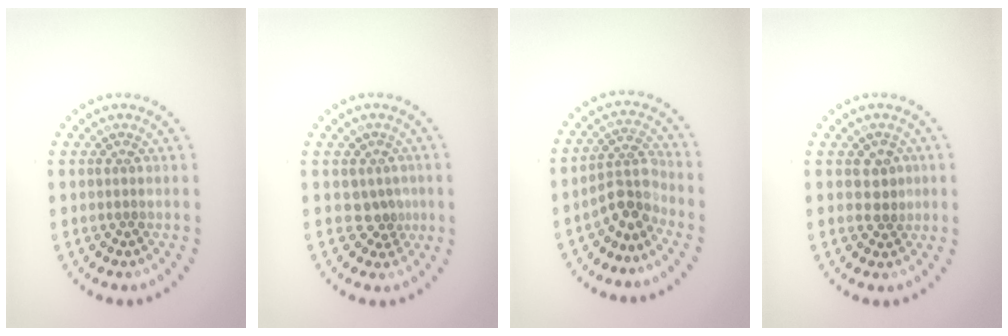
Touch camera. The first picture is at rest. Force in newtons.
{"total": 2.0, "press": 1.5, "slide": 1.3}
{"total": 3.1, "press": 2.3, "slide": 2.1}
{"total": 1.9, "press": 1.7, "slide": 0.8}